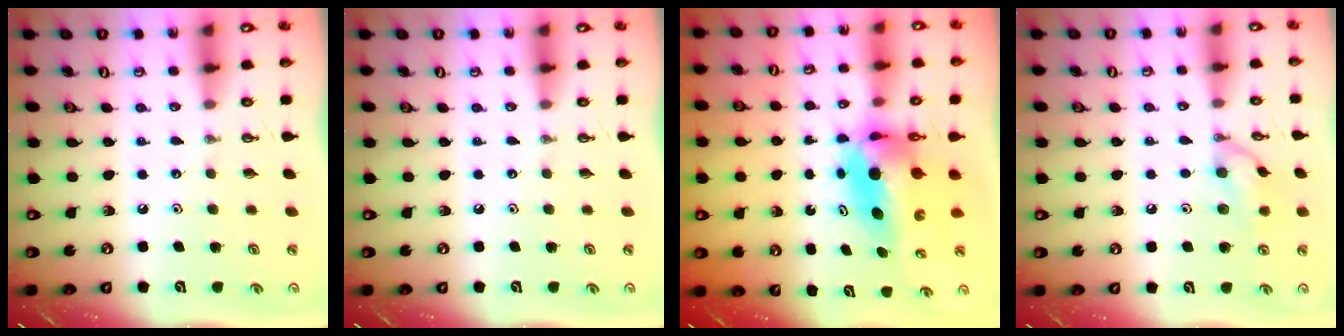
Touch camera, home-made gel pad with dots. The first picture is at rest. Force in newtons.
{"total": 0.0}
{"total": 7.8, "press": 7.6, "slide": 1.6}
{"total": 10.6, "press": 8.6, "slide": 6.3}